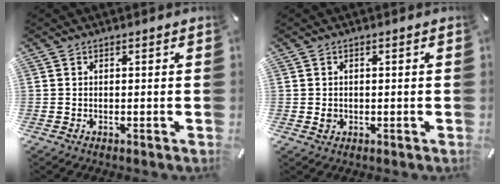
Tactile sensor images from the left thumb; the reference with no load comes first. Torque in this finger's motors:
{"motor_torque": [0.13, 0.32, -0.03, 0.08, -0.03]}